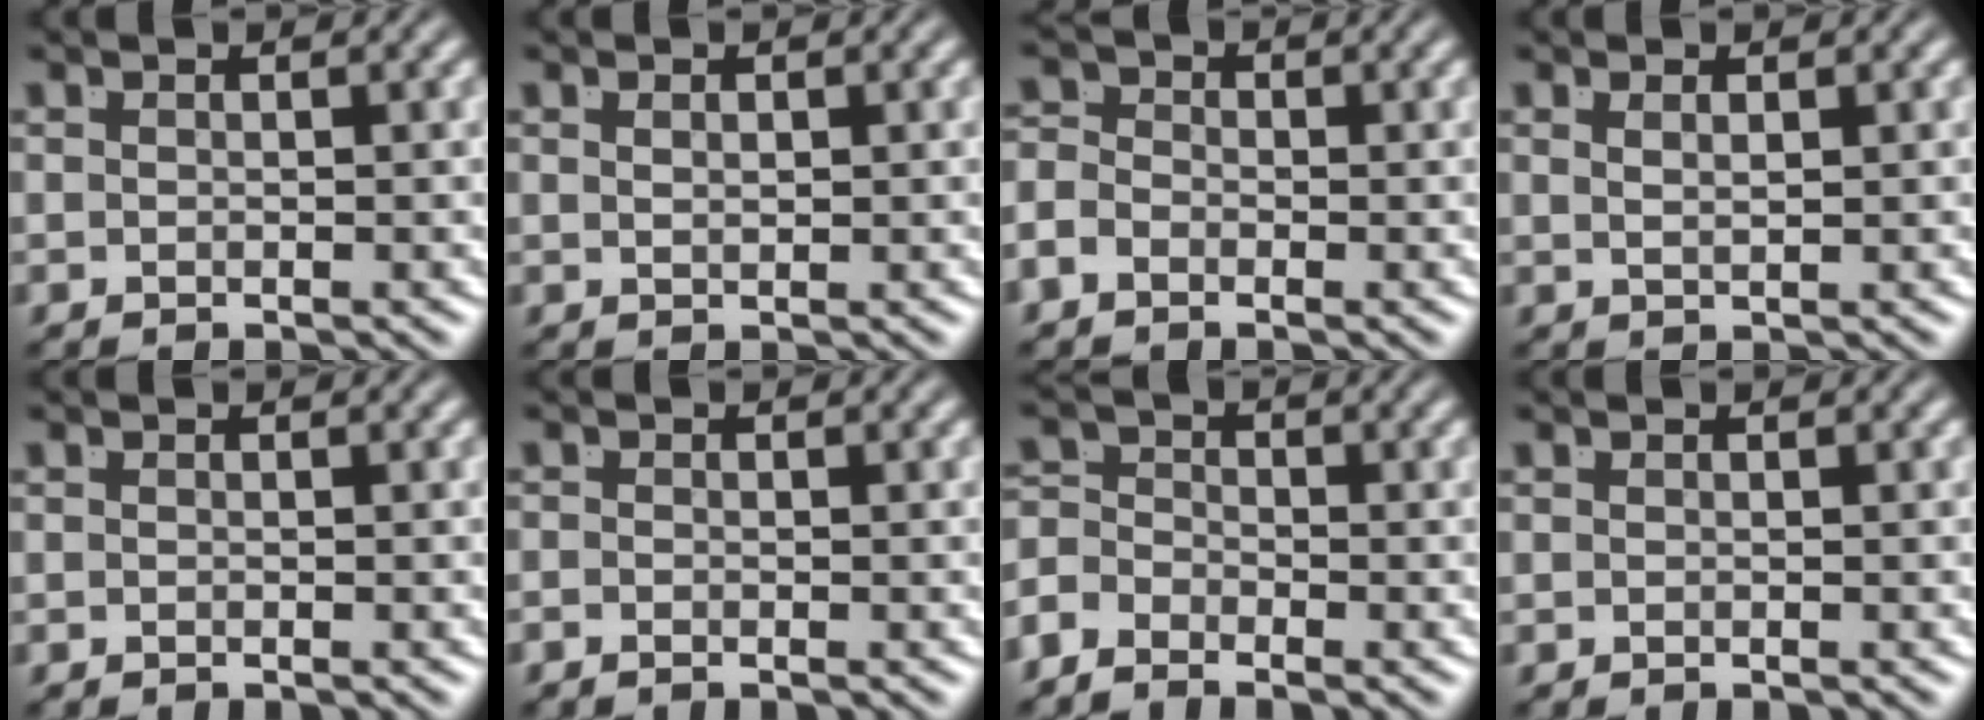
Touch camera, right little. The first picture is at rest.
{"total": 0.9, "force": [0.3, -0.8, 0.4], "torque": [-0.003, -0.009, 0.014]}
{"total": 2.3, "force": [-1.1, 1.8, 1.0], "torque": [-0.019, -0.012, -0.021]}
{"total": 1.4, "force": [0.5, -1.1, 0.5], "torque": [-0.004, -0.009, 0.021]}
{"total": 0.0}
{"total": 0.8, "force": [-0.7, -0.1, 0.2], "torque": [-0.004, -0.007, -0.012]}
{"total": 3.4, "force": [-1.4, 2.9, 1.2], "torque": [-0.019, -0.016, -0.030]}
{"total": 0.0}